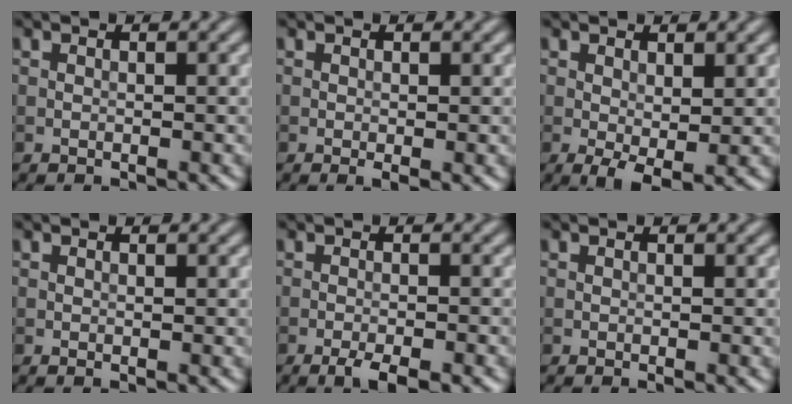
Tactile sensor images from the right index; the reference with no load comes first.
{"total": 0.8, "force": [-0.2, 0.1, 0.8], "torque": [-0.011, -0.005, -0.002]}
{"total": 2.5, "force": [-0.1, 1.0, 2.3], "torque": [-0.040, -0.009, 0.001]}
{"total": 0.0}
{"total": 3.0, "force": [-1.9, 0.5, 2.3], "torque": [-0.041, -0.001, -0.034]}
{"total": 0.0}